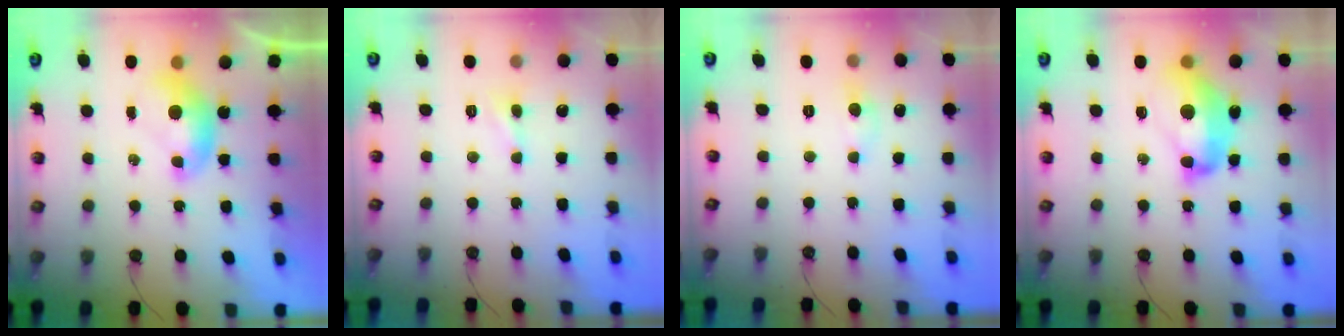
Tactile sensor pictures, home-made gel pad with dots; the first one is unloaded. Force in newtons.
{"total": 1.2, "press": 1.2, "slide": 0.5}
{"total": 1.6, "press": 1.5, "slide": 0.2}
{"total": 9.7, "press": 9.6, "slide": 1.3}